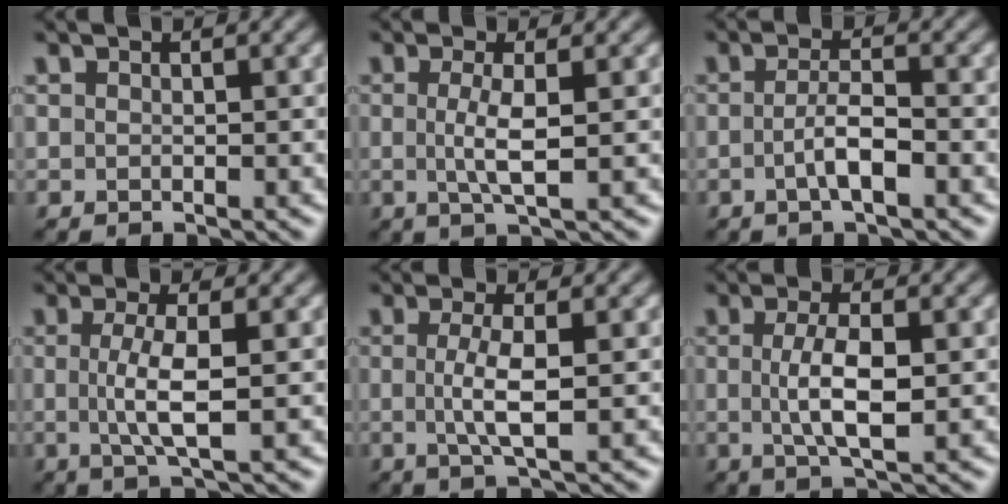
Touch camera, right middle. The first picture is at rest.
{"total": 2.9, "force": [-0.2, 0.6, 2.9], "torque": [-0.058, -0.003, -0.003]}
{"total": 2.6, "force": [-0.9, 0.6, 2.4], "torque": [-0.046, 0.000, -0.017]}
{"total": 3.8, "force": [-0.3, 0.9, 3.7], "torque": [-0.071, -0.002, -0.005]}
{"total": 3.4, "force": [-0.3, 0.8, 3.3], "torque": [-0.064, -0.001, -0.004]}
{"total": 4.3, "force": [-0.3, 1.2, 4.1], "torque": [-0.083, 0.001, -0.002]}